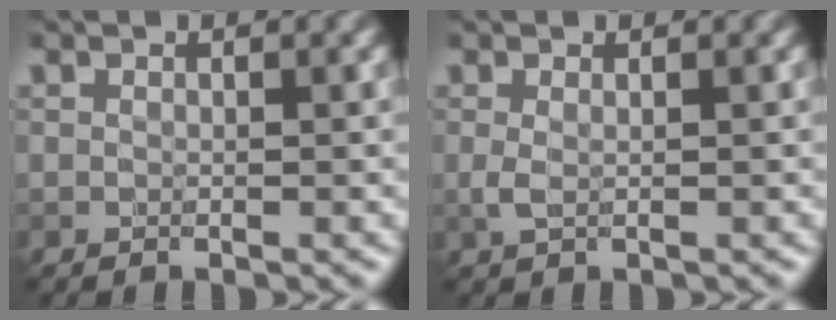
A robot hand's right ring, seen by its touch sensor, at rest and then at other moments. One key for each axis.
{"total": 0.7, "fx": 0.1, "fy": 0.1, "fz": 0.7, "tx": -0.015, "ty": -0.003, "tz": 0.002}